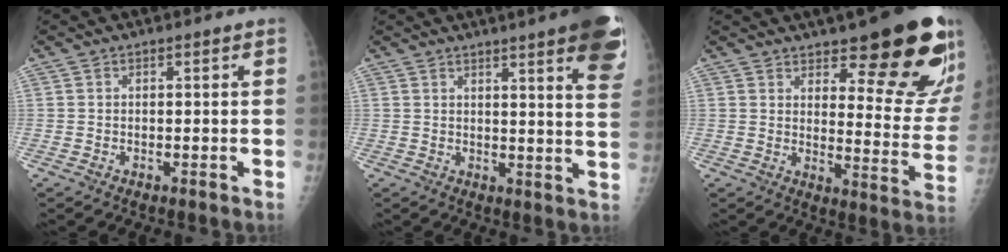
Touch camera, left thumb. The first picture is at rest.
{"total": 15.8, "force": [9.6, 2.0, 12.4], "torque": [-0.135, -0.034, 0.098]}
{"total": 19.3, "force": [12.7, 5.5, 13.5], "torque": [-0.134, -0.089, 0.165]}